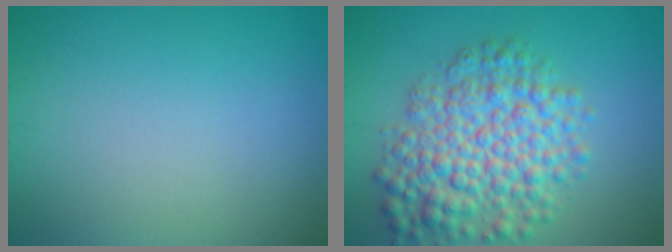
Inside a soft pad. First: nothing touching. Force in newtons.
{"total": 7.2, "press": 7.2, "slide": 0.2}